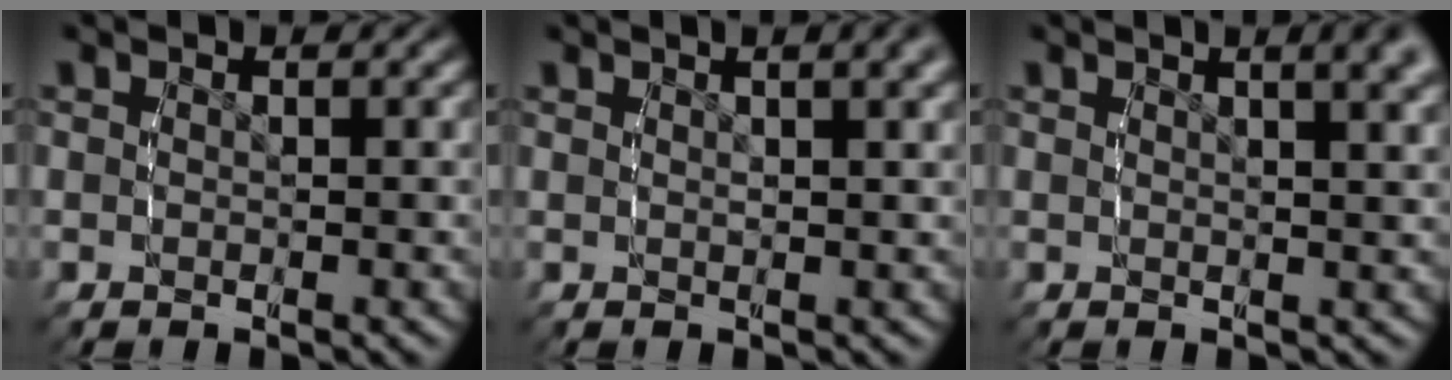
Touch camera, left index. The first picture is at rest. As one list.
[{"total": 2.9, "force": [1.6, 0.1, 2.3], "torque": [-0.019, 0.009, 0.027]}, {"total": 5.0, "force": [2.8, 1.1, 4.1], "torque": [-0.039, 0.018, 0.039]}]